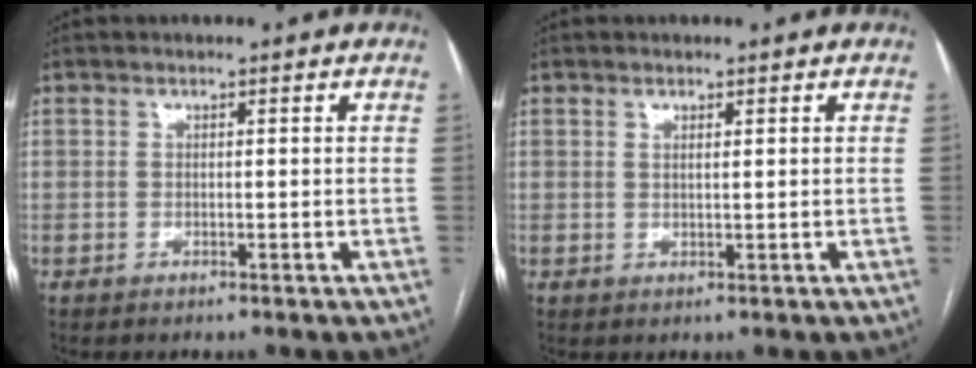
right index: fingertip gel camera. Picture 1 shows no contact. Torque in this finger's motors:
{"motor_torque": [-0.34, -0.09, -0.07, -0.02]}